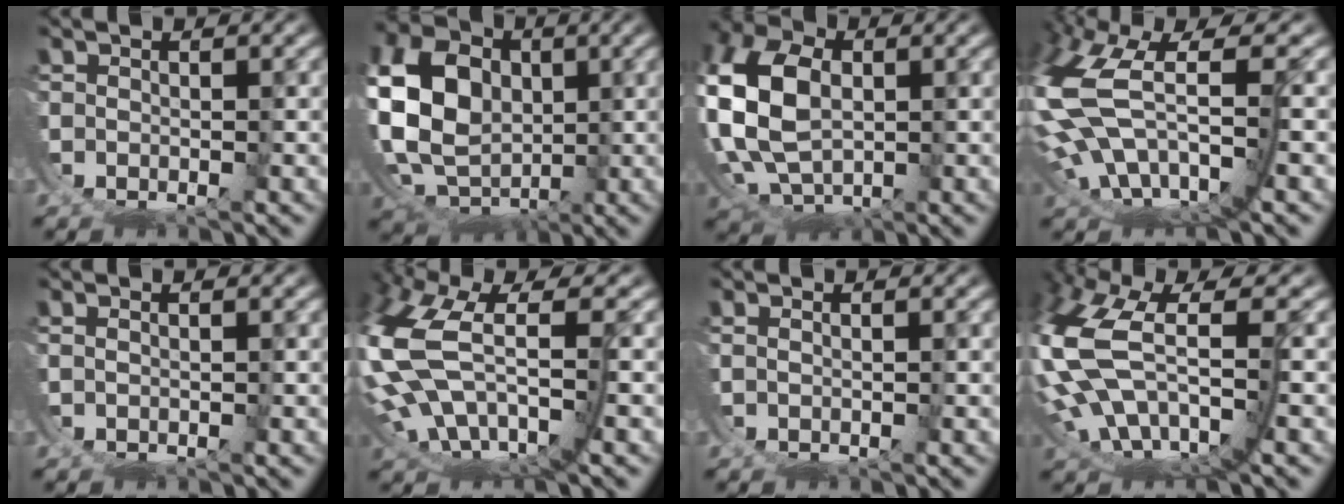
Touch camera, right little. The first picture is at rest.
{"total": 12.4, "force": [0.4, 9.5, 8.0], "torque": [-0.174, -0.038, 0.017]}
{"total": 9.2, "force": [0.3, 6.5, 6.5], "torque": [-0.178, -0.039, 0.032]}
{"total": 9.0, "force": [0.1, 5.2, 7.4], "torque": [-0.182, -0.016, 0.011]}
{"total": 0.0}
{"total": 8.2, "force": [0.0, 4.5, 6.9], "torque": [-0.179, -0.018, 0.014]}
{"total": 0.6, "force": [0.2, -0.6, 0.0], "torque": [0.005, 0.002, 0.004]}
{"total": 9.4, "force": [-0.1, 5.6, 7.5], "torque": [-0.195, -0.023, 0.013]}